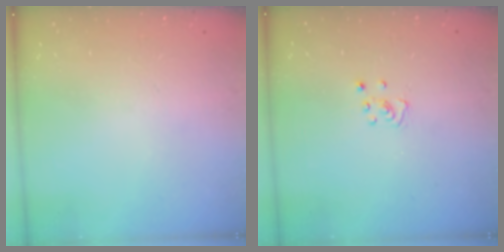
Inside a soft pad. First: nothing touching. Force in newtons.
{"total": 3.3, "press": 3.3, "slide": 0.3}